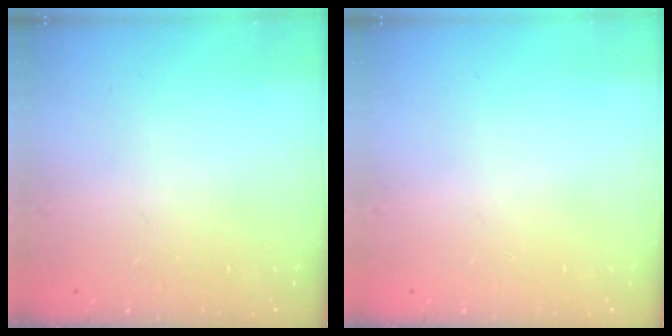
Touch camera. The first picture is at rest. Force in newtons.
{"total": 0.0}